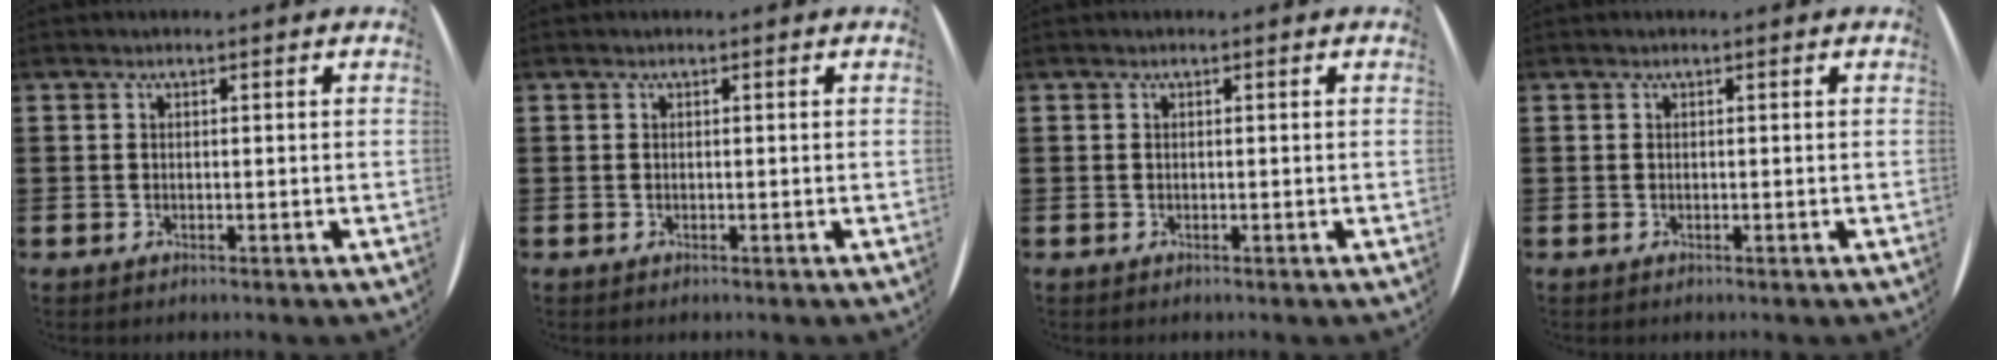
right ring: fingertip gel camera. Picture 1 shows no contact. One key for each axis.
{"total": 0.0}
{"total": 0.0}
{"total": 0.0}